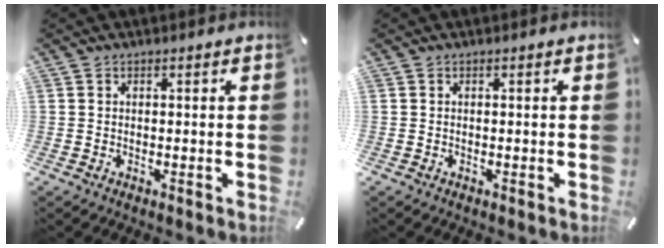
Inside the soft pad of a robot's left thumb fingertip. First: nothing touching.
{"total": 0.0}